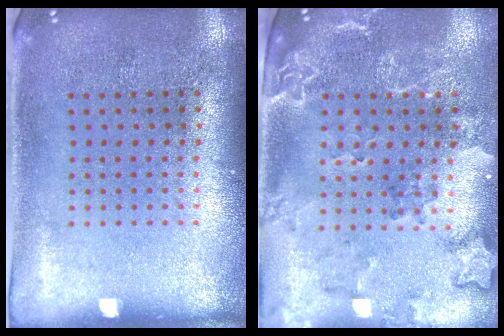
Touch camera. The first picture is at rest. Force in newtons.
{"total": 2.0, "press": 1.9, "slide": 0.7}